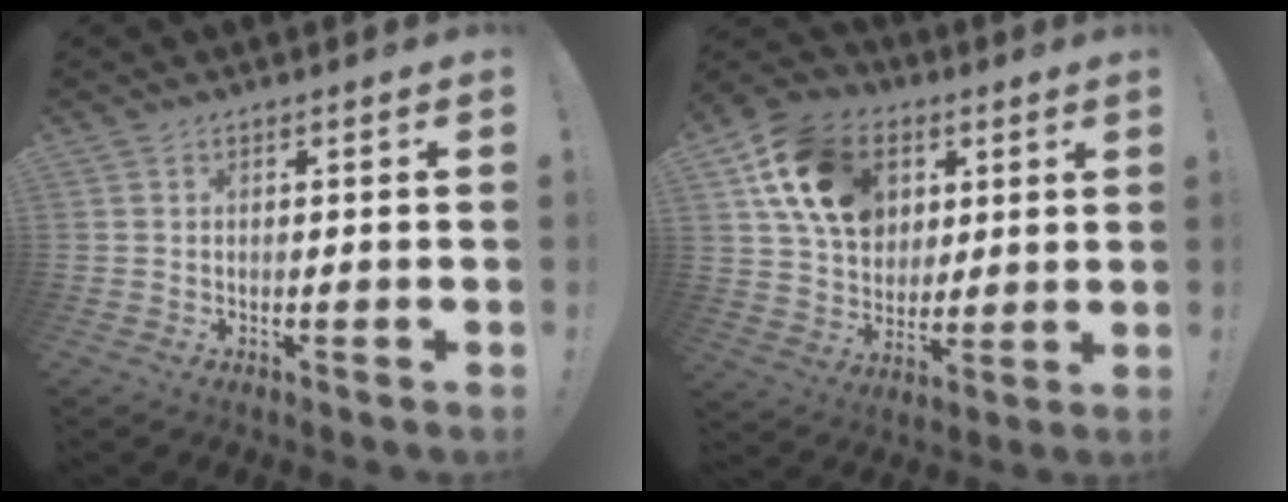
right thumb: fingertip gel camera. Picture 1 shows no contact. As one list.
[{"total": 18.6, "force": [7.4, 13.9, 9.9], "torque": [-0.163, -0.014, 0.149]}]